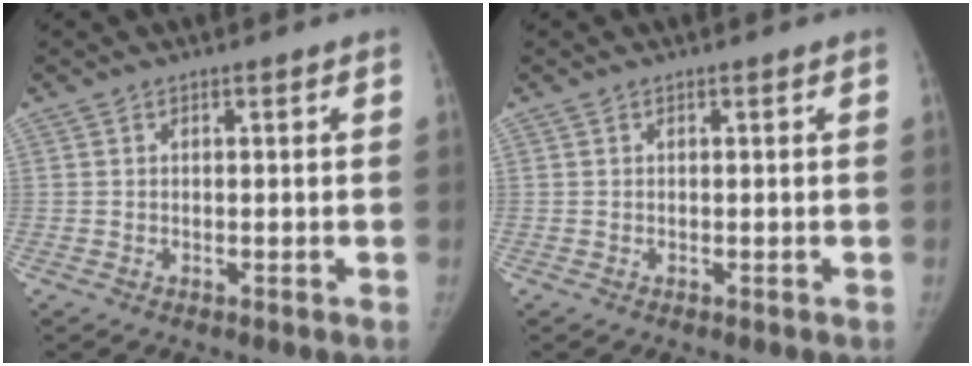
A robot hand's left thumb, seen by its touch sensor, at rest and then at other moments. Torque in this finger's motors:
{"motor_torque": [0.06, -0.03, 0.27, -0.21, 0.01]}